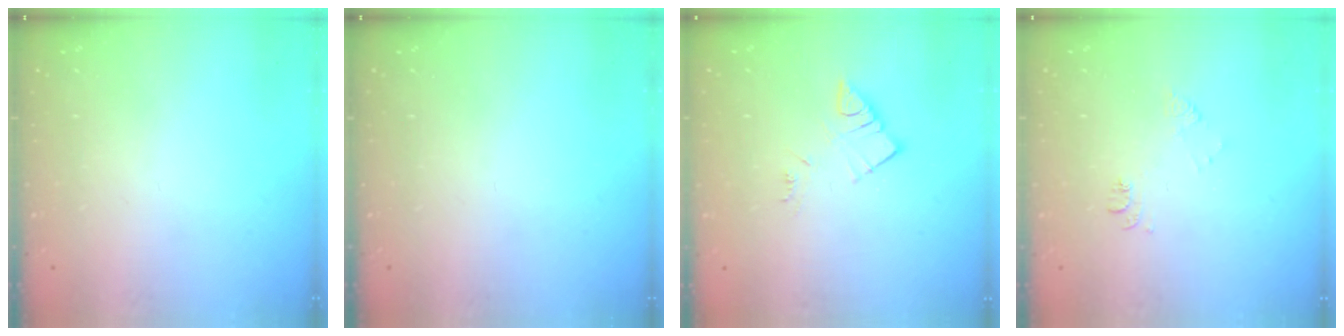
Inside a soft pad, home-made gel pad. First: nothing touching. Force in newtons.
{"total": 0.0}
{"total": 5.0, "press": 5.0, "slide": 0.2}
{"total": 6.9, "press": 6.8, "slide": 0.8}